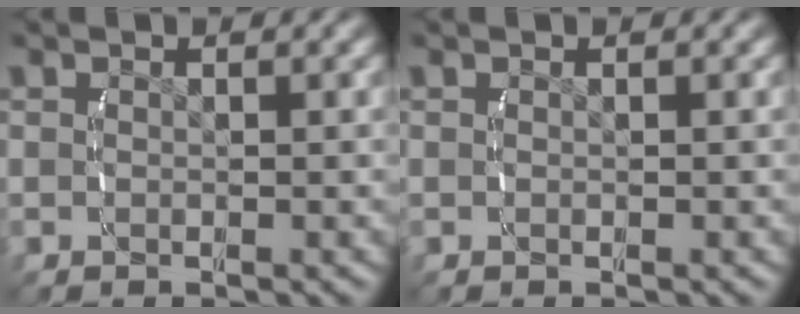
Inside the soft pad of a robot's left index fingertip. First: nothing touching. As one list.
[{"total": 0.0}]